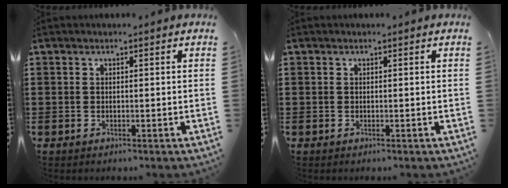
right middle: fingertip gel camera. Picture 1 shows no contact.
{"total": 0.0}